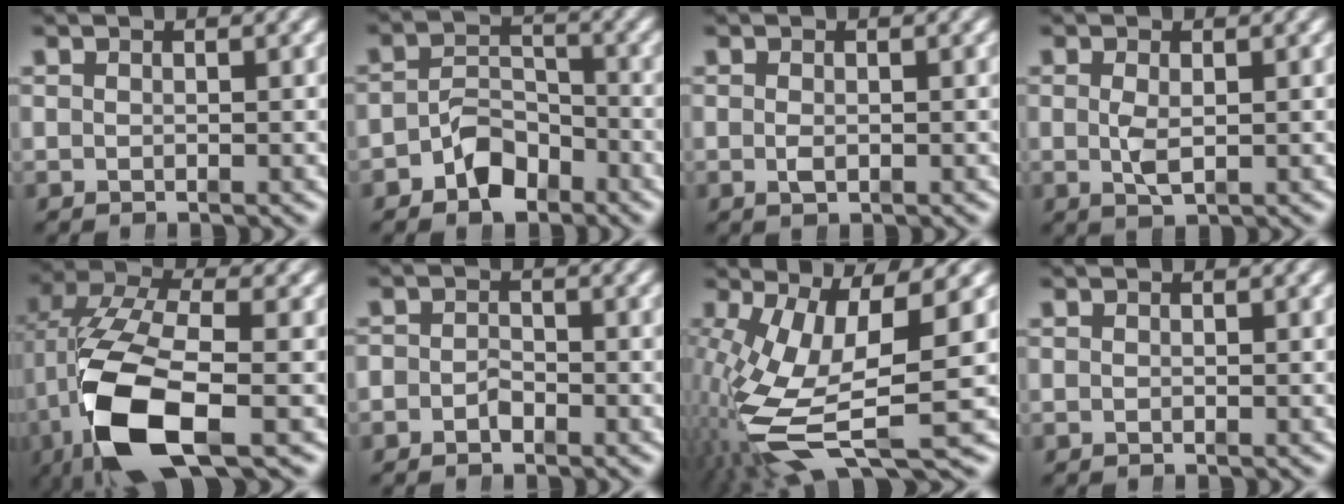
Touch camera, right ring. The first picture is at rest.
{"total": 4.0, "force": [-2.6, 2.4, 1.8], "torque": [-0.021, -0.006, -0.044]}
{"total": 0.8, "force": [-0.4, 0.3, 0.6], "torque": [-0.018, -0.009, -0.001]}
{"total": 1.6, "force": [-0.2, 0.4, 1.6], "torque": [-0.032, -0.017, 0.008]}
{"total": 11.1, "force": [-1.7, 5.7, 9.4], "torque": [-0.213, -0.032, -0.012]}
{"total": 2.2, "force": [-1.3, 1.7, 0.6], "torque": [-0.016, -0.009, -0.023]}
{"total": 11.0, "force": [-2.6, 5.9, 8.9], "torque": [-0.198, -0.054, -0.012]}
{"total": 0.0}